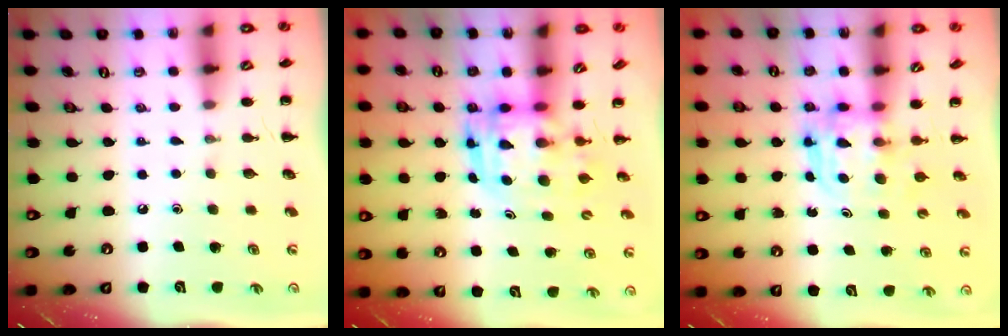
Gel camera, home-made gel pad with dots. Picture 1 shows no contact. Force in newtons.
{"total": 3.5, "press": 3.4, "slide": 0.7}
{"total": 3.6, "press": 3.6, "slide": 0.2}